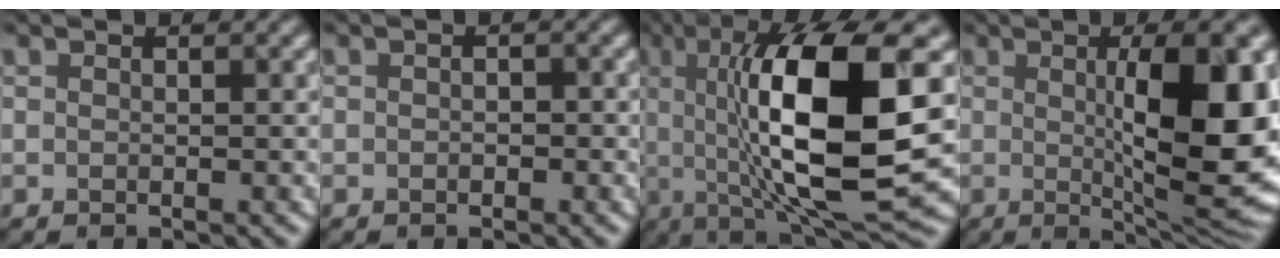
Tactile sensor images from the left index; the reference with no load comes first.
{"total": 0.7, "force": [-0.3, 0.4, 0.4], "torque": [-0.003, -0.005, -0.006]}
{"total": 13.9, "force": [0.8, 3.6, 13.4], "torque": [-0.196, -0.007, 0.012]}
{"total": 12.4, "force": [0.6, 3.5, 11.9], "torque": [-0.147, -0.006, 0.014]}